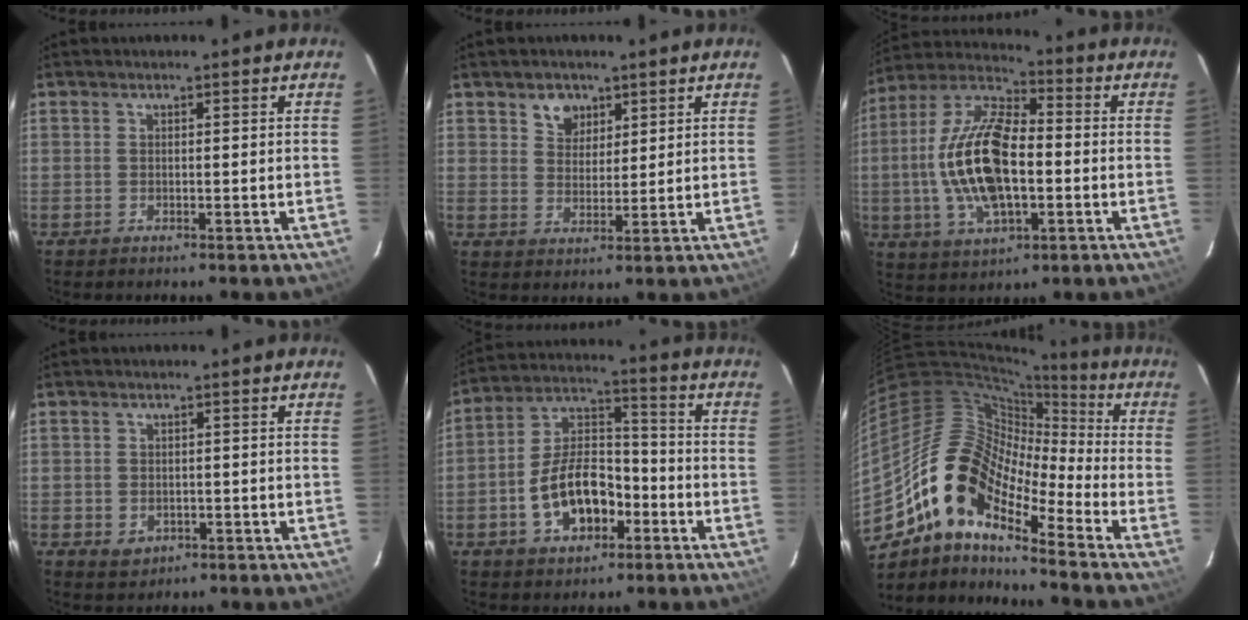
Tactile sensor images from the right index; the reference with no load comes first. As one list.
[{"total": 4.7, "force": [2.8, 3.5, 1.4], "torque": [-0.015, 0.006, 0.052]}, {"total": 18.6, "force": [-2.0, 8.6, 16.3], "torque": [-0.334, 0.006, -0.038]}, {"total": 3.4, "force": [-1.2, 2.9, 1.4], "torque": [-0.030, 0.000, -0.006]}, {"total": 13.4, "force": [-5.3, 7.8, 9.5], "torque": [-0.185, 0.028, -0.081]}, {"total": 16.6, "force": [-10.4, 6.8, 11.1], "torque": [-0.186, -0.003, -0.213]}]